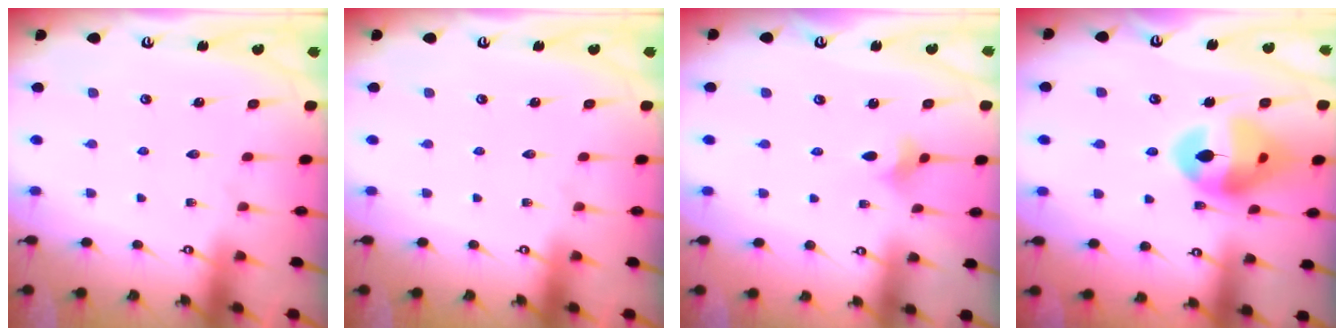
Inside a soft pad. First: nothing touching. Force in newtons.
{"total": 0.0}
{"total": 2.6, "press": 2.6, "slide": 0.5}
{"total": 14.5, "press": 14.4, "slide": 1.8}